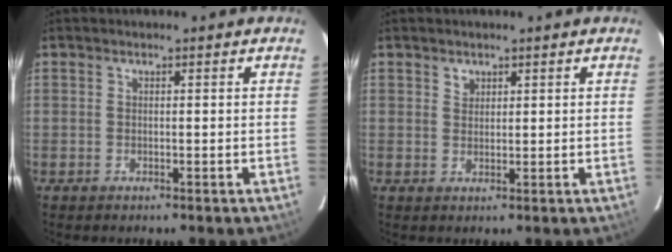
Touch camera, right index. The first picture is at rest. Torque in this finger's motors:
{"motor_torque": [-0.03, 0.03, 0.00, 0.01]}